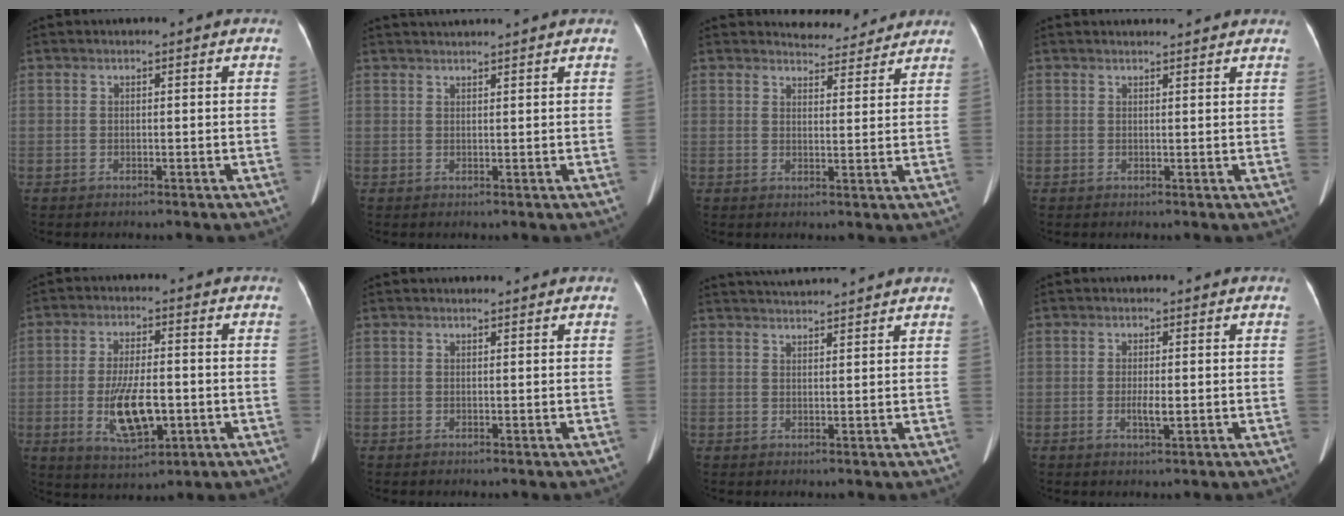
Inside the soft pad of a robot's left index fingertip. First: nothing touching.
{"total": 4.2, "force": [3.9, -0.7, 1.3], "torque": [-0.013, 0.027, 0.055]}
{"total": 5.4, "force": [5.3, 1.3, -0.1], "torque": [0.002, 0.003, 0.063]}
{"total": 4.2, "force": [4.0, 0.4, 1.0], "torque": [-0.015, 0.016, 0.045]}
{"total": 9.4, "force": [-2.1, 3.4, 8.5], "torque": [-0.165, -0.009, -0.029]}
{"total": 0.7, "force": [0.7, 0.1, 0.1], "torque": [-0.007, 0.005, 0.011]}
{"total": 6.8, "force": [6.5, -0.4, 1.9], "torque": [-0.035, 0.027, 0.093]}
{"total": 2.3, "force": [-0.5, 0.5, 2.2], "torque": [-0.045, -0.004, -0.007]}